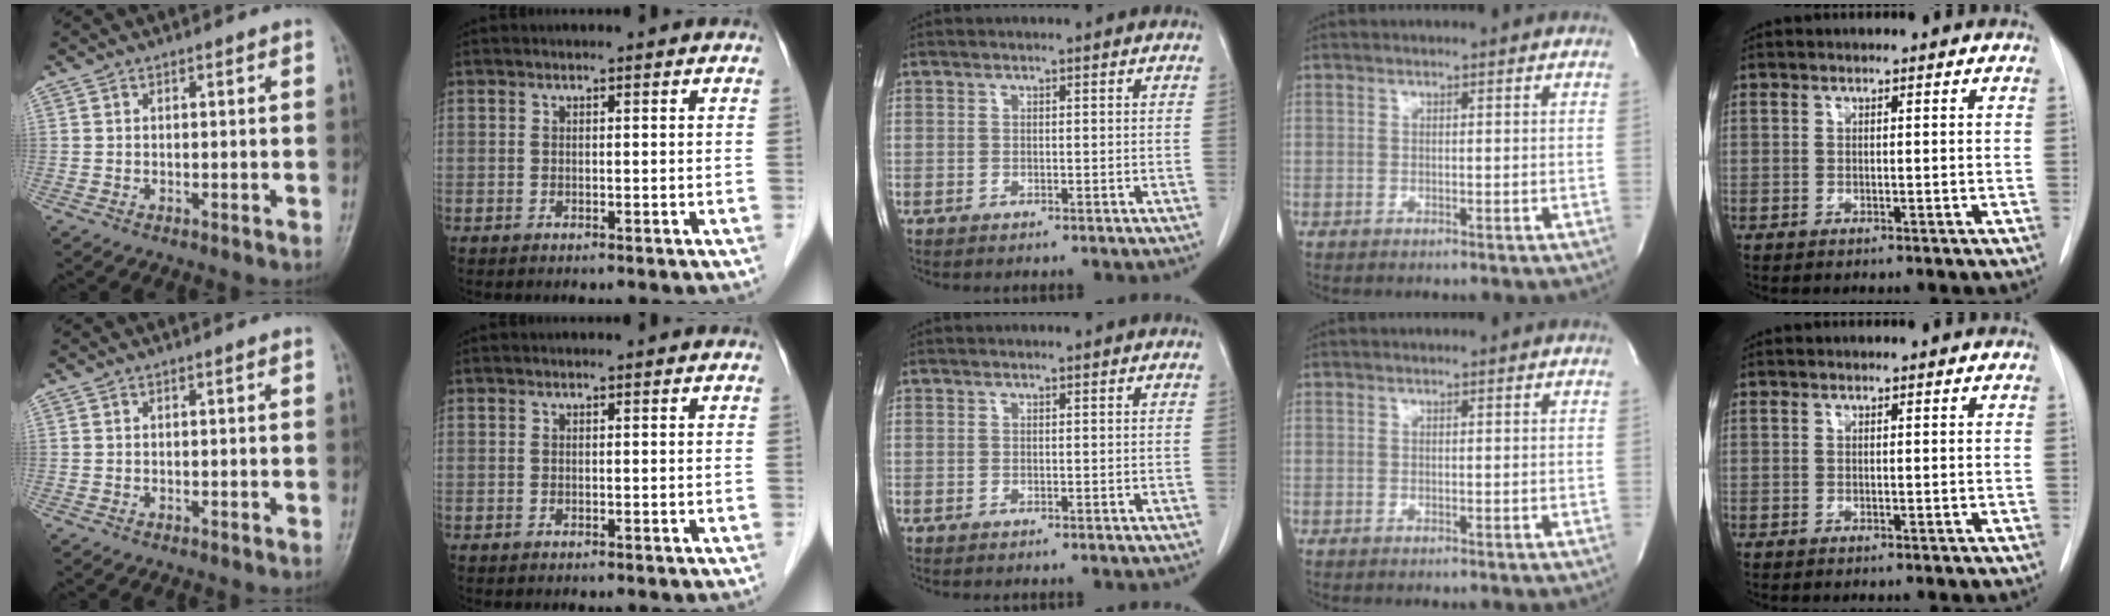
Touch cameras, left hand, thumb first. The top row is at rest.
{}